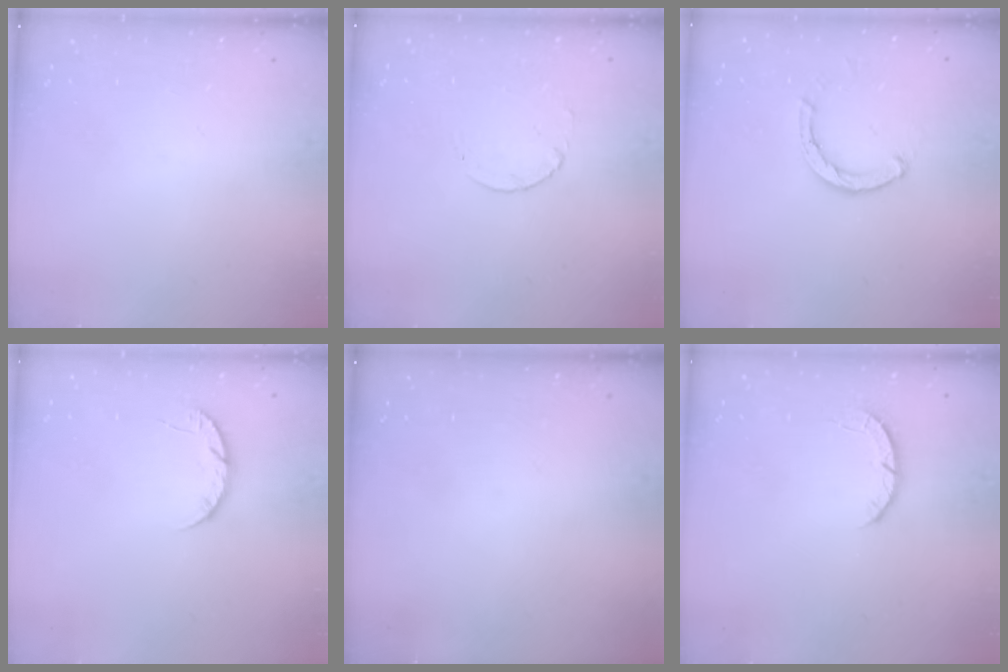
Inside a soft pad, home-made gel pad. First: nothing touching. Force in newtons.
{"total": 2.3, "press": 2.3, "slide": 0.3}
{"total": 2.1, "press": 2.1, "slide": 0.1}
{"total": 6.1, "press": 6.1, "slide": 0.7}
{"total": 0.0}
{"total": 2.7, "press": 2.6, "slide": 0.4}